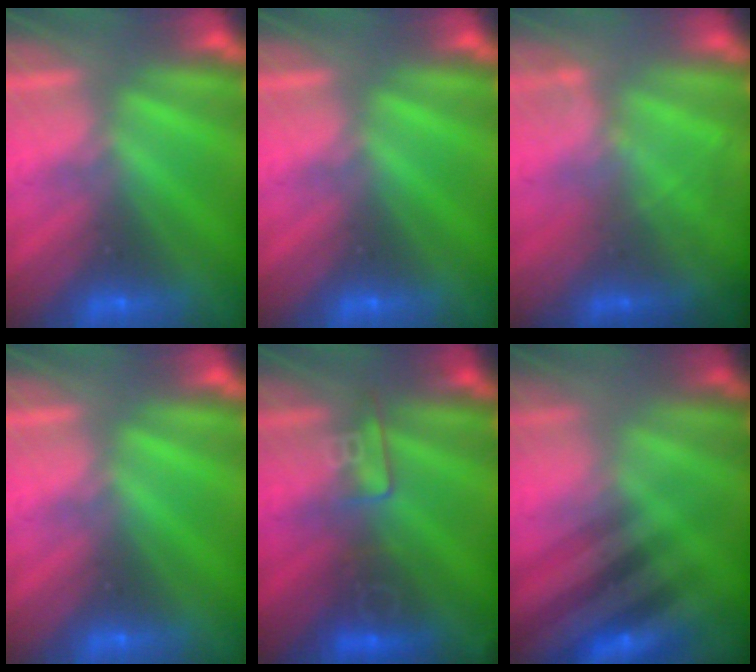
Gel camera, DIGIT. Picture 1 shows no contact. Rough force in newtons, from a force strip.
{"total": 0.0}
{"total": 1.9}
{"total": 0.0}
{"total": 2.4}
{"total": 3.0}